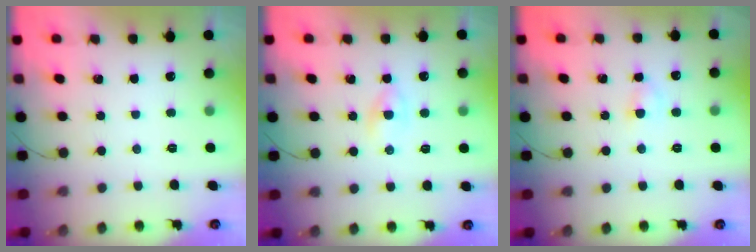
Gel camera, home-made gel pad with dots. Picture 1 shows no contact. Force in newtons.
{"total": 2.7, "press": 2.4, "slide": 1.1}
{"total": 3.3, "press": 3.0, "slide": 1.2}